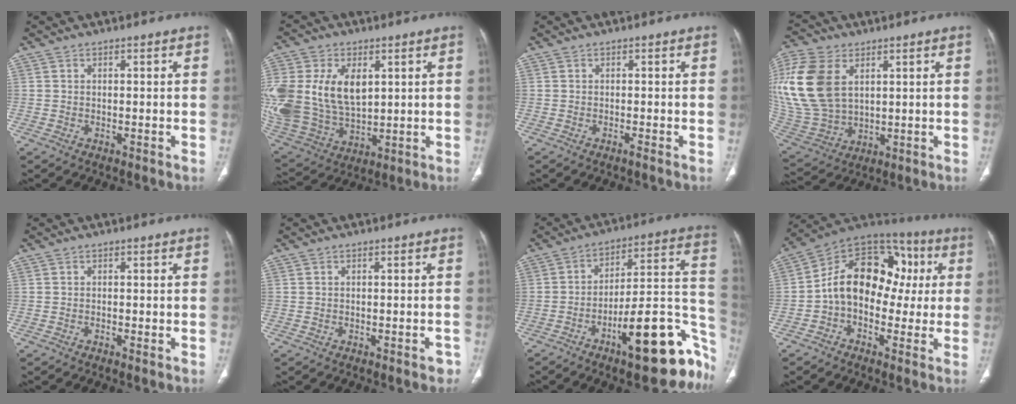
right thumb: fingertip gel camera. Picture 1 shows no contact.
{"total": 22.9, "force": [4.7, 15.1, 16.6], "torque": [-0.370, -0.005, 0.107]}
{"total": 0.7, "force": [-0.5, -0.1, 0.4], "torque": [-0.009, -0.001, -0.009]}
{"total": 22.0, "force": [6.1, 14.7, 15.1], "torque": [-0.355, -0.010, 0.128]}
{"total": 0.7, "force": [-0.3, 0.2, 0.6], "torque": [-0.016, 0.000, -0.006]}
{"total": 1.8, "force": [-1.1, 0.6, 1.2], "torque": [-0.010, 0.004, -0.014]}
{"total": 24.4, "force": [-11.3, 7.8, 20.2], "torque": [-0.188, 0.090, -0.157]}
{"total": 17.2, "force": [0.2, 12.5, 11.9], "torque": [-0.143, 0.052, -0.012]}